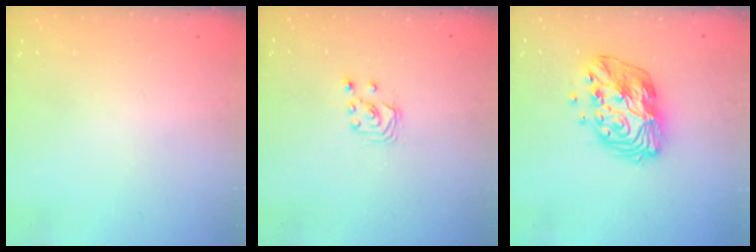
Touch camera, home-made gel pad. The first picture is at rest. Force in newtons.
{"total": 3.0, "press": 3.0, "slide": 0.3}
{"total": 13.5, "press": 13.5, "slide": 1.0}